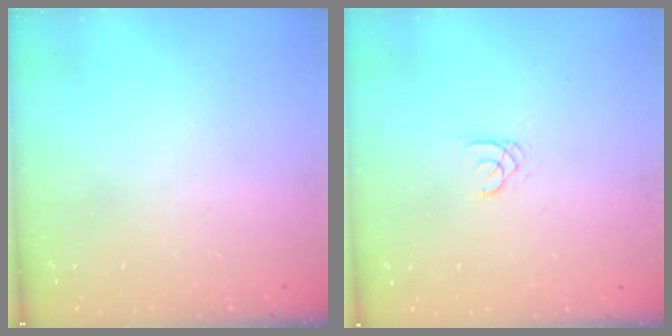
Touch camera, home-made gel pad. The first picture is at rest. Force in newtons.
{"total": 1.7, "press": 1.7, "slide": 0.2}